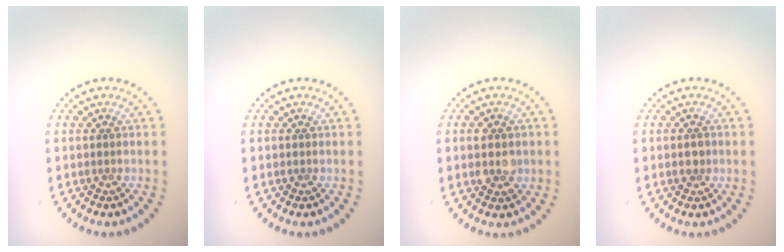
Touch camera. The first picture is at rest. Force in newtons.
{"total": 0.0}
{"total": 2.7, "press": 2.7, "slide": 0.1}
{"total": 1.1, "press": 1.1, "slide": 0.1}